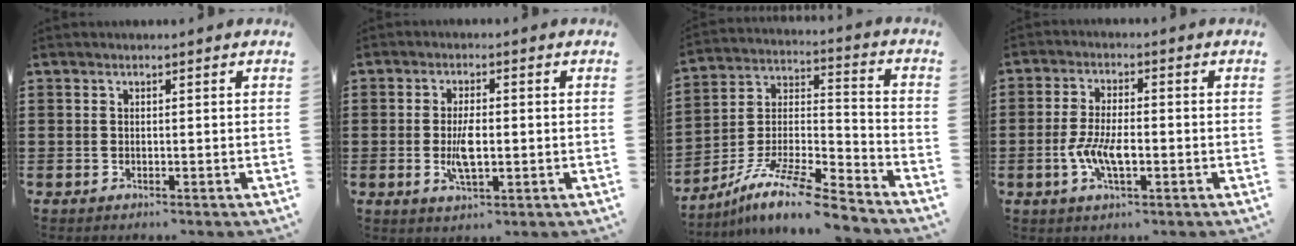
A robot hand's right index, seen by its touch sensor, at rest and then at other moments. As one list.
[{"total": 5.1, "force": [-0.7, 2.0, 4.7], "torque": [-0.096, -0.002, -0.016]}, {"total": 11.5, "force": [-9.4, 1.7, 6.3], "torque": [-0.117, 0.016, -0.186]}, {"total": 6.3, "force": [-1.6, 2.5, 5.6], "torque": [-0.129, -0.004, -0.038]}]